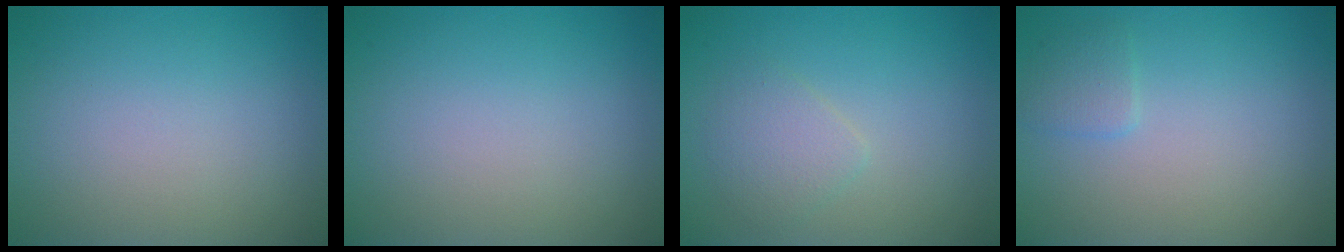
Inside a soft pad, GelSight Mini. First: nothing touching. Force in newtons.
{"total": 0.0}
{"total": 1.9, "press": 1.9, "slide": 0.1}
{"total": 1.2, "press": 1.2, "slide": 0.1}